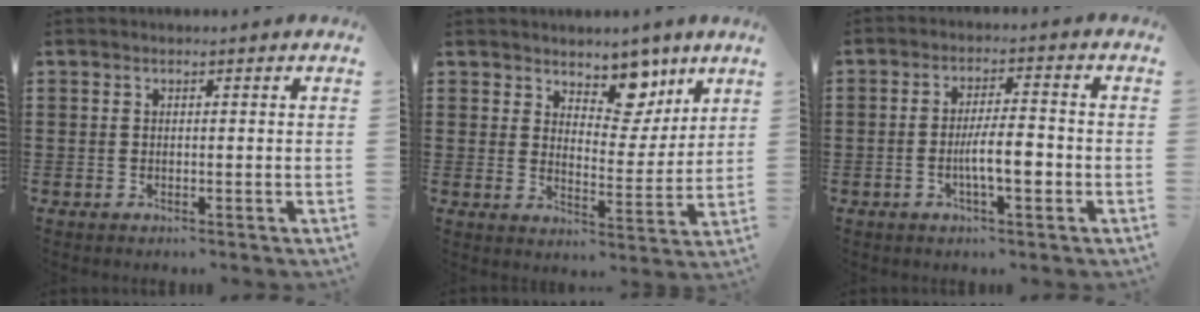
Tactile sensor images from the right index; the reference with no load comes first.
{"total": 7.8, "force": [6.1, 4.3, 2.2], "torque": [-0.056, -0.039, 0.107]}
{"total": 6.2, "force": [-1.7, 1.6, 5.8], "torque": [-0.105, 0.005, -0.032]}